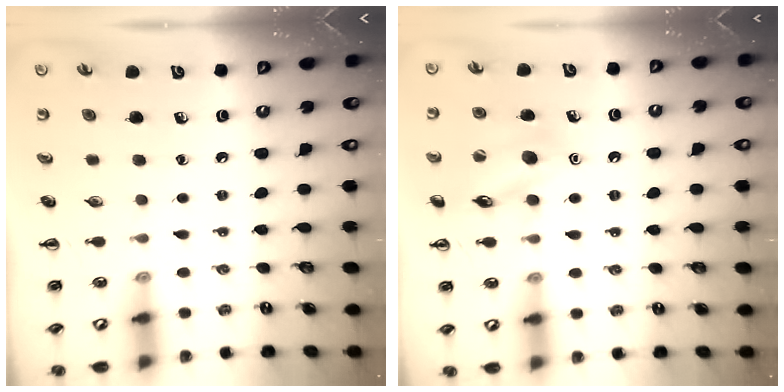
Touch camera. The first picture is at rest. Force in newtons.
{"total": 12.6, "press": 12.5, "slide": 1.8}